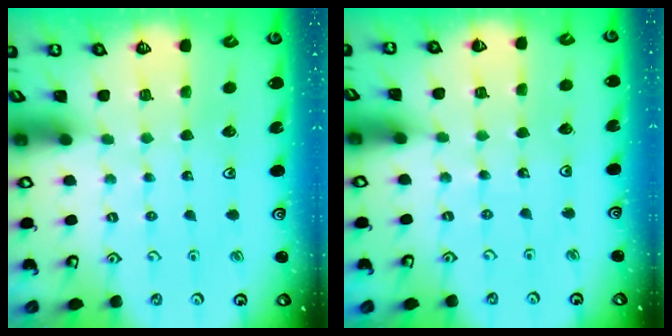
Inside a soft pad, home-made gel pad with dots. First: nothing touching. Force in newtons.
{"total": 3.4, "press": 3.4, "slide": 0.4}